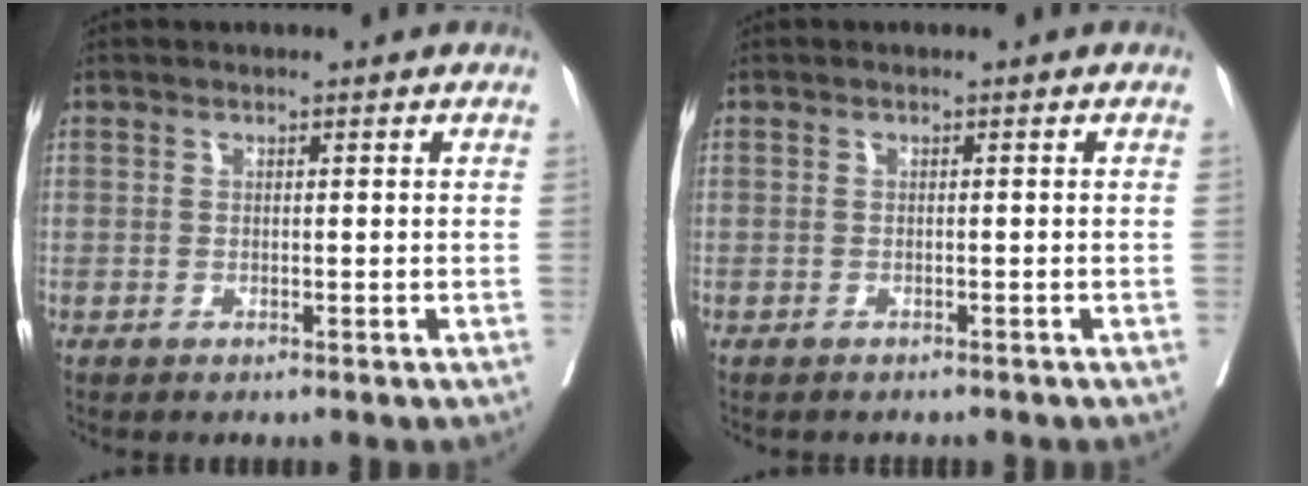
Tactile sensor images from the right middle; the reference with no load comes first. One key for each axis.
{"total": 1.7, "fx": -1.5, "fy": 0.5, "fz": 0.4, "tx": -0.011, "ty": -0.003, "tz": -0.021}